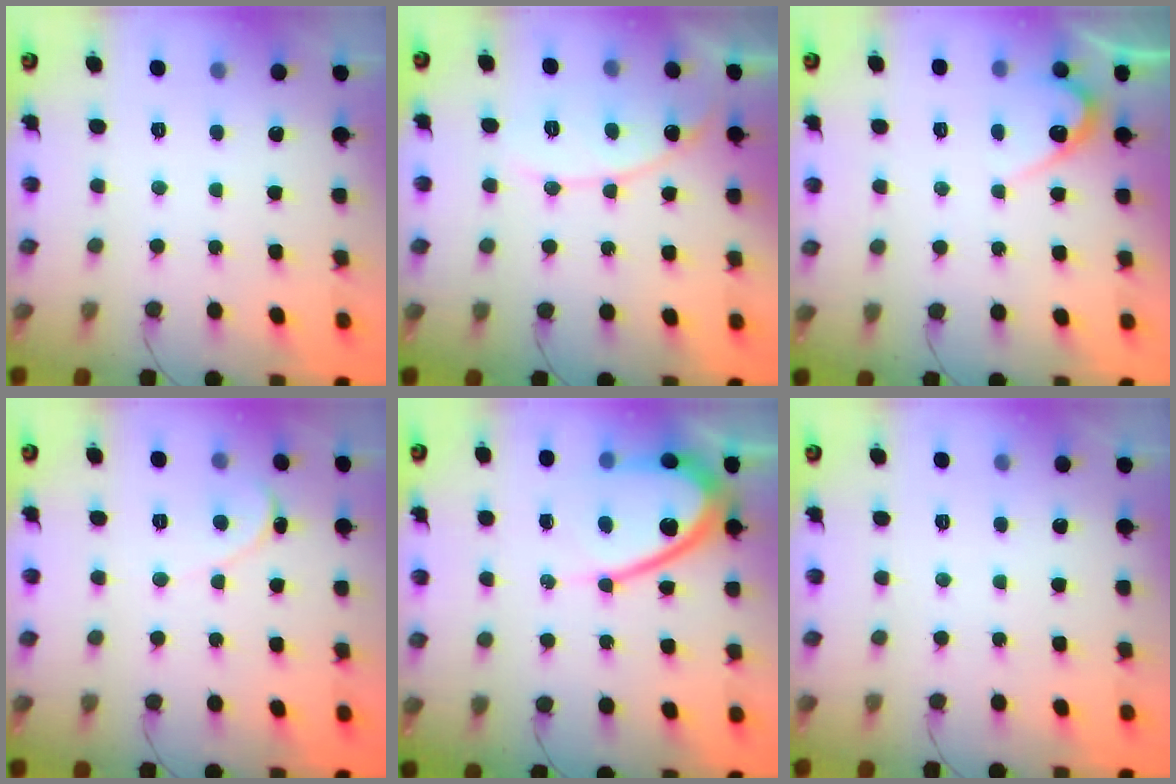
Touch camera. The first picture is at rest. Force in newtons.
{"total": 9.9, "press": 9.9, "slide": 0.8}
{"total": 4.9, "press": 4.9, "slide": 0.4}
{"total": 0.6, "press": 0.6, "slide": 0.1}
{"total": 13.2, "press": 13.2, "slide": 1.1}
{"total": 0.0}